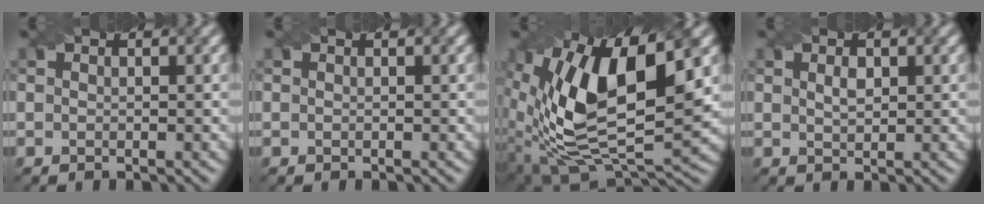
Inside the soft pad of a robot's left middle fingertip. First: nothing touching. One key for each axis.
{"total": 0.0}
{"total": 15.0, "fx": 2.8, "fy": 7.1, "fz": 12.9, "tx": -0.241, "ty": -0.002, "tz": 0.050}
{"total": 1.2, "fx": 0.5, "fy": 0.7, "fz": 0.9, "tx": -0.018, "ty": 0.001, "tz": 0.014}